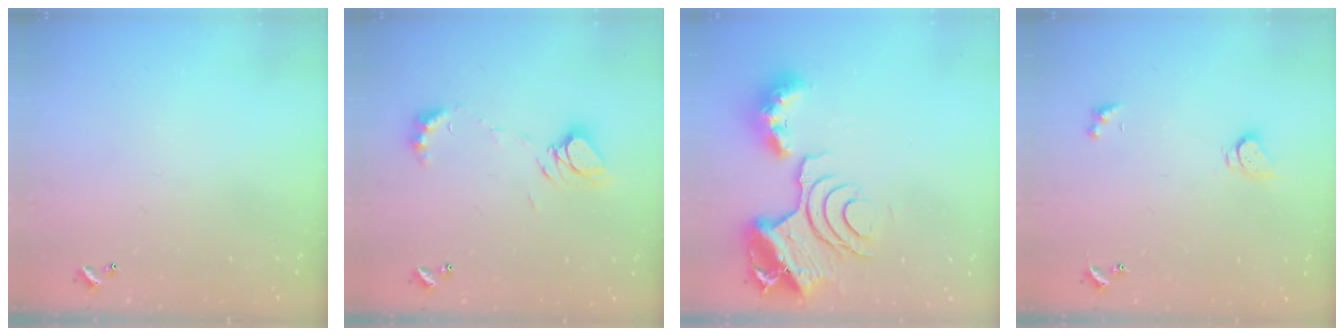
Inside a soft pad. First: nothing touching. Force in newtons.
{"total": 8.4, "press": 8.4, "slide": 1.0}
{"total": 14.3, "press": 14.2, "slide": 1.1}
{"total": 2.7, "press": 2.7, "slide": 0.3}